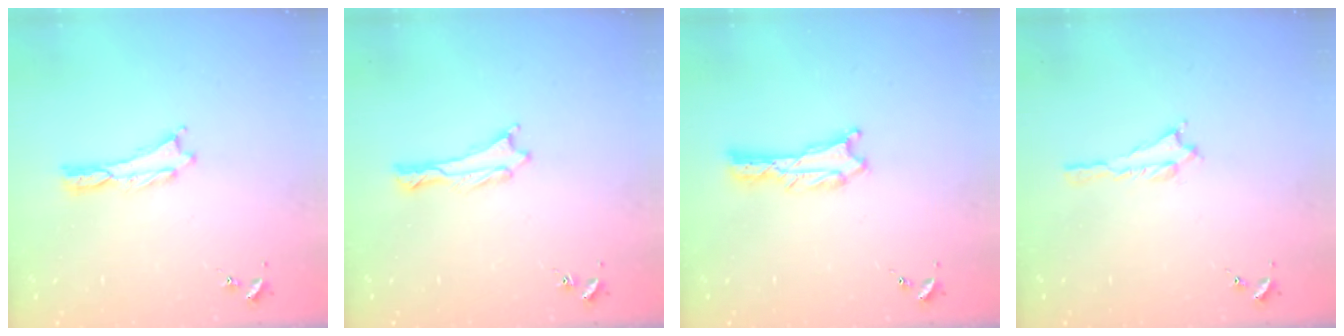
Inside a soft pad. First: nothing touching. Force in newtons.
{"total": 0.0}
{"total": 0.7, "press": 0.7, "slide": 0.1}
{"total": 0.6, "press": 0.5, "slide": 0.2}